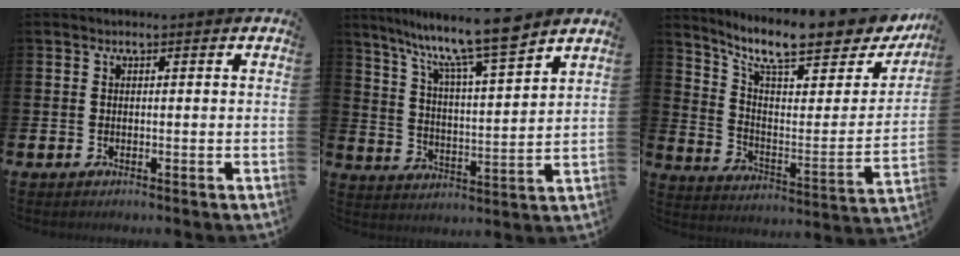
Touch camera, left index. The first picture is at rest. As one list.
[{"total": 11.2, "force": [9.6, 1.1, 5.8], "torque": [-0.123, -0.058, 0.162]}, {"total": 10.7, "force": [8.9, 2.2, 5.4], "torque": [-0.116, -0.074, 0.146]}]